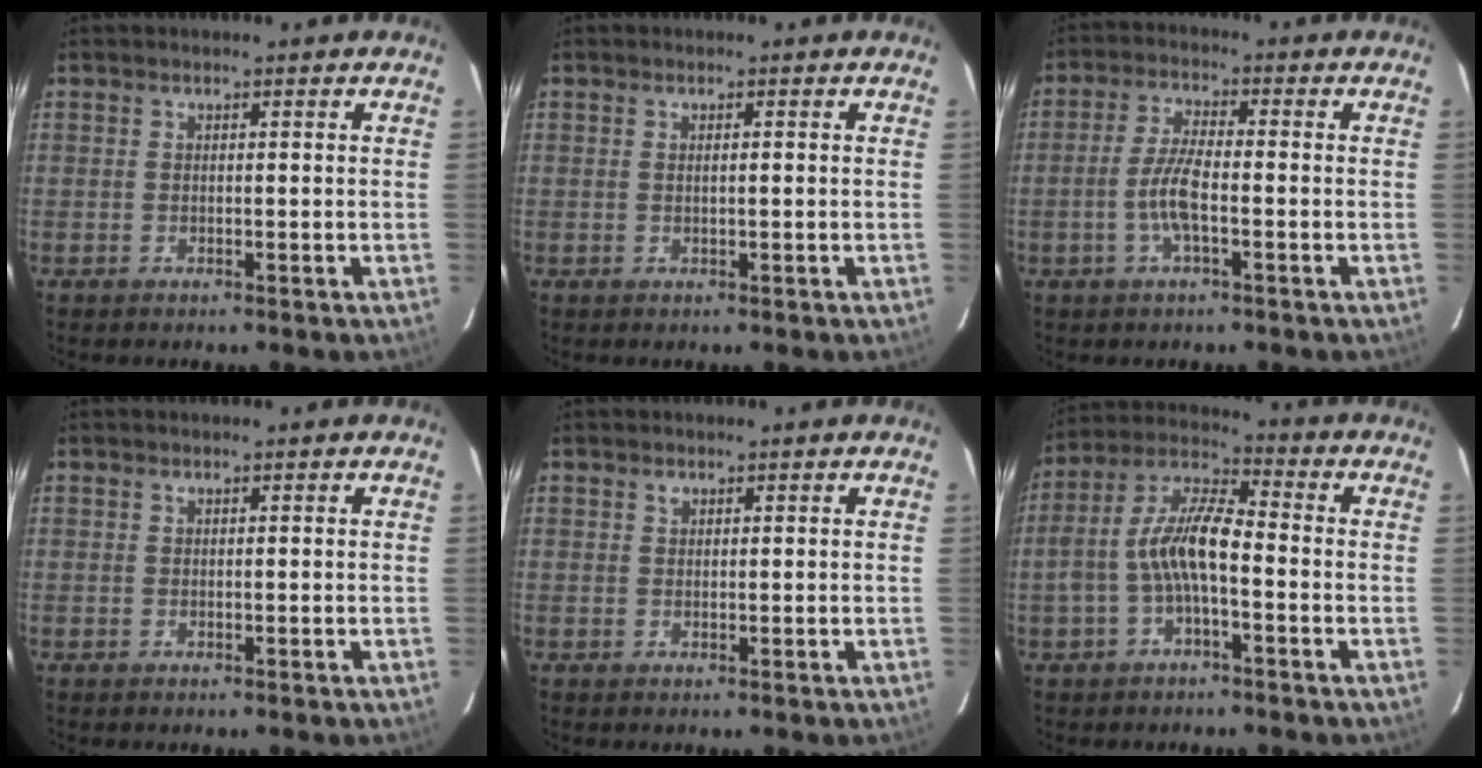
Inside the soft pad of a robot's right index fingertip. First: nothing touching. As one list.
[{"total": 0.8, "force": [0.1, 0.1, 0.8], "torque": [-0.016, 0.003, 0.002]}, {"total": 6.1, "force": [-1.9, 1.4, 5.6], "torque": [-0.120, 0.003, -0.038]}, {"total": 0.0}, {"total": 0.6, "force": [0.5, 0.3, 0.1], "torque": [-0.002, 0.002, 0.009]}, {"total": 9.8, "force": [-2.4, 3.2, 9.0], "torque": [-0.191, 0.016, -0.045]}]